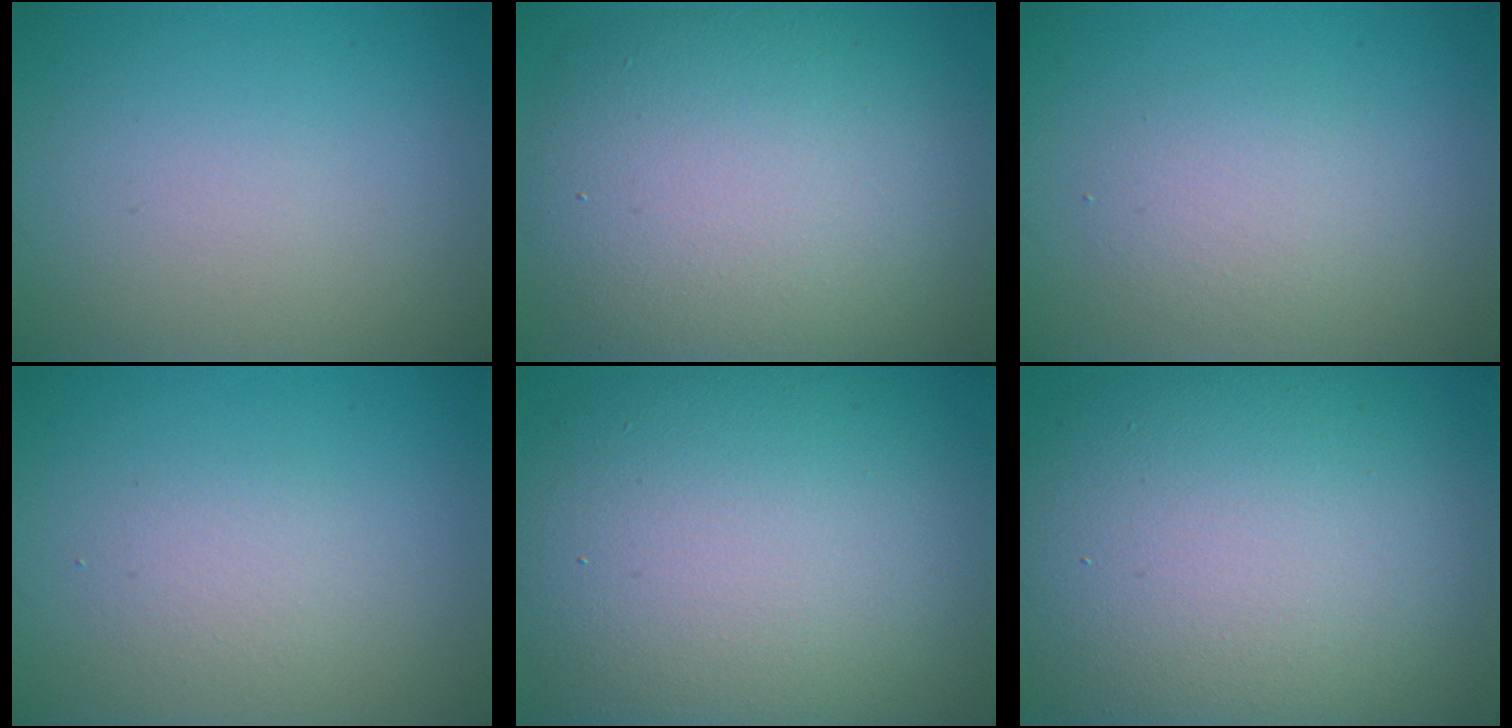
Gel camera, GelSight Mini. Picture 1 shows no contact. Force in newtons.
{"total": 11.4, "press": 11.4, "slide": 0.8}
{"total": 2.2, "press": 2.2, "slide": 0.1}
{"total": 1.5, "press": 1.5, "slide": 0.1}
{"total": 13.7, "press": 13.7, "slide": 0.9}
{"total": 14.5, "press": 14.5, "slide": 0.8}